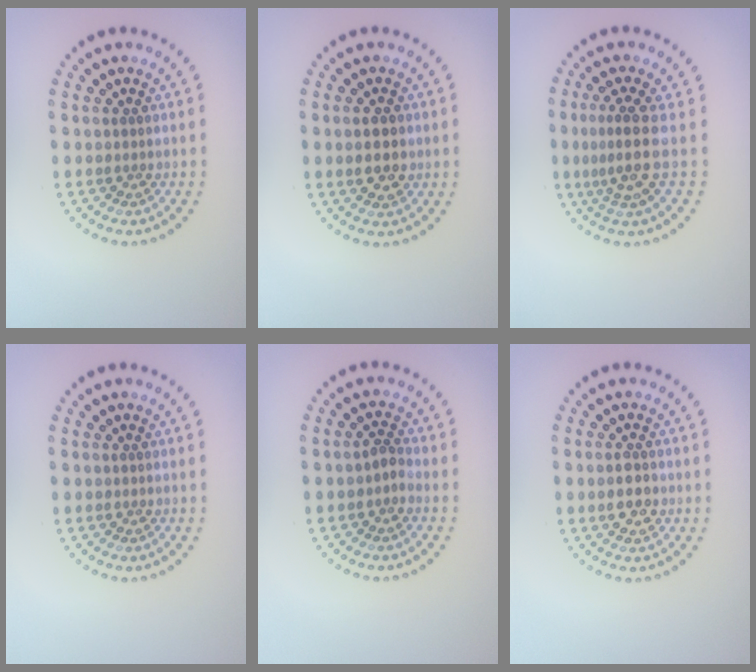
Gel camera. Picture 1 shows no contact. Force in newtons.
{"total": 2.6, "press": 2.6, "slide": 0.2}
{"total": 3.0, "press": 2.2, "slide": 2.1}
{"total": 0.0}
{"total": 1.2, "press": 1.0, "slide": 0.7}
{"total": 2.4, "press": 2.4, "slide": 0.1}